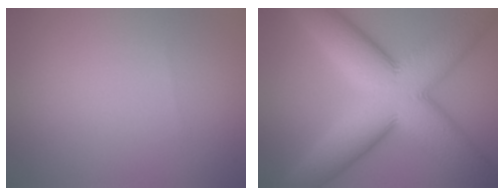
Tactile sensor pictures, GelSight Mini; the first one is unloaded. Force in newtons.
{"total": 14.6, "press": 14.6, "slide": 0.3}